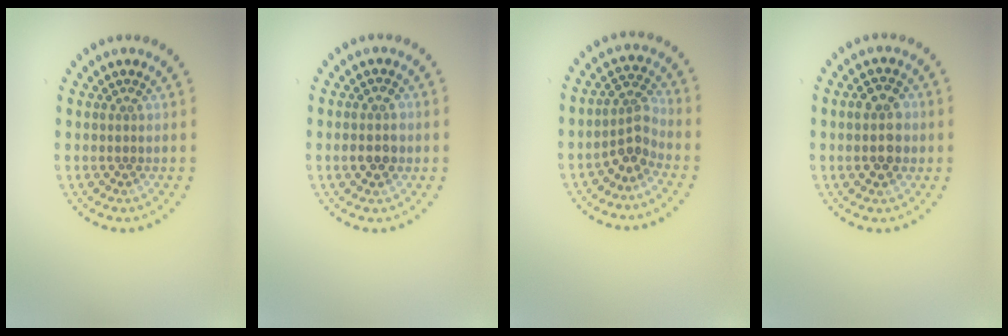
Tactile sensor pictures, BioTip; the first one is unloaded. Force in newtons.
{"total": 2.0, "press": 2.0, "slide": 0.2}
{"total": 2.7, "press": 2.0, "slide": 1.8}
{"total": 3.6, "press": 3.6, "slide": 0.2}